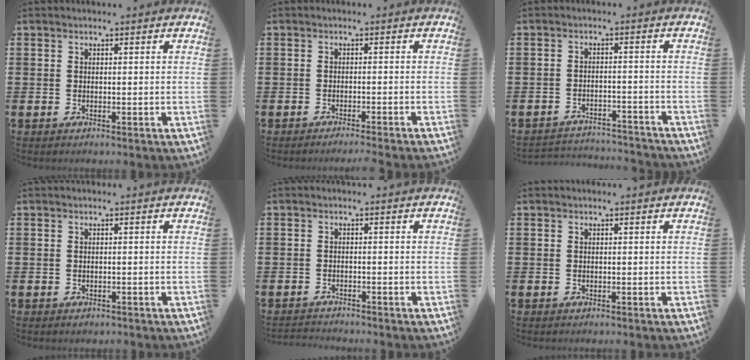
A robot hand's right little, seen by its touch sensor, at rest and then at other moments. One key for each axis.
{"total": 1.0, "fx": -1.0, "fy": -0.3, "fz": 0.3, "tx": -0.002, "ty": -0.001, "tz": -0.019}
{"total": 2.7, "fx": -2.7, "fy": 0.1, "fz": -0.1, "tx": -0.005, "ty": 0.002, "tz": -0.058}
{"total": 0.0}
{"total": 1.2, "fx": -1.2, "fy": -0.1, "fz": -0.1, "tx": -0.001, "ty": 0.002, "tz": -0.025}
{"total": 0.0}